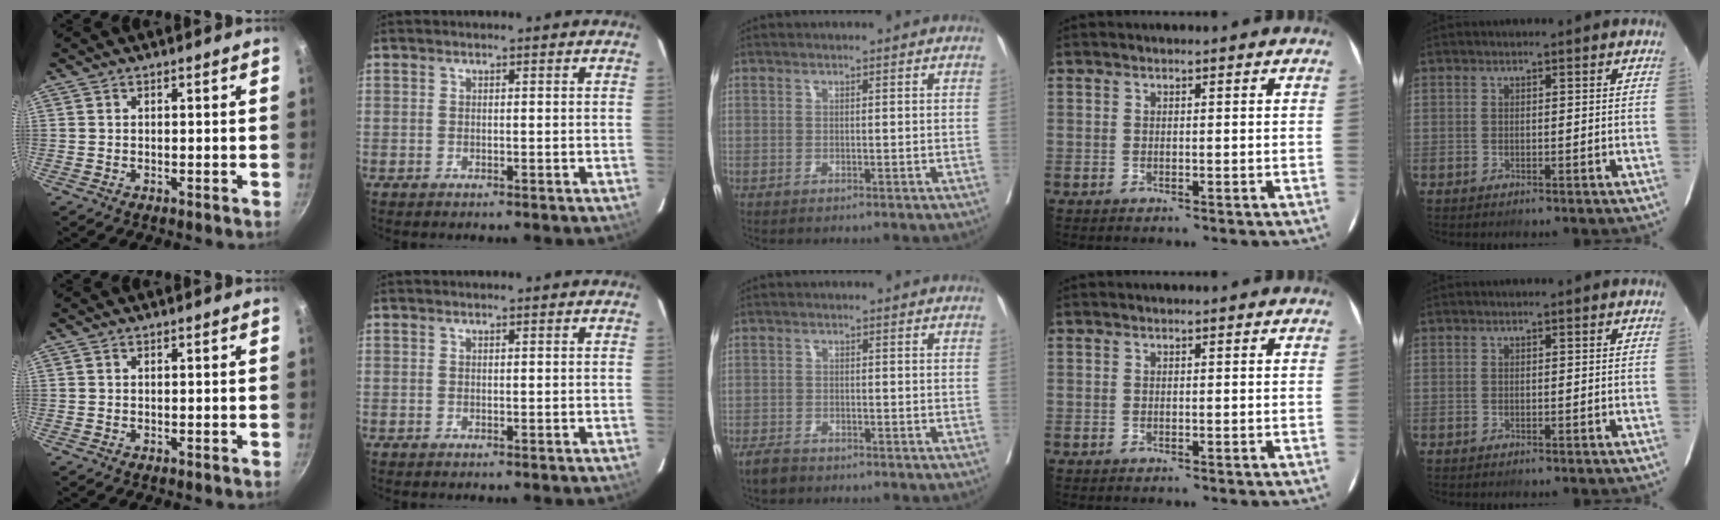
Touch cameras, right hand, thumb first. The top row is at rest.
{"middle": {"total": 2.8, "force": [-2.3, 1.1, 1.1], "torque": [-0.023, -0.003, -0.038]}}